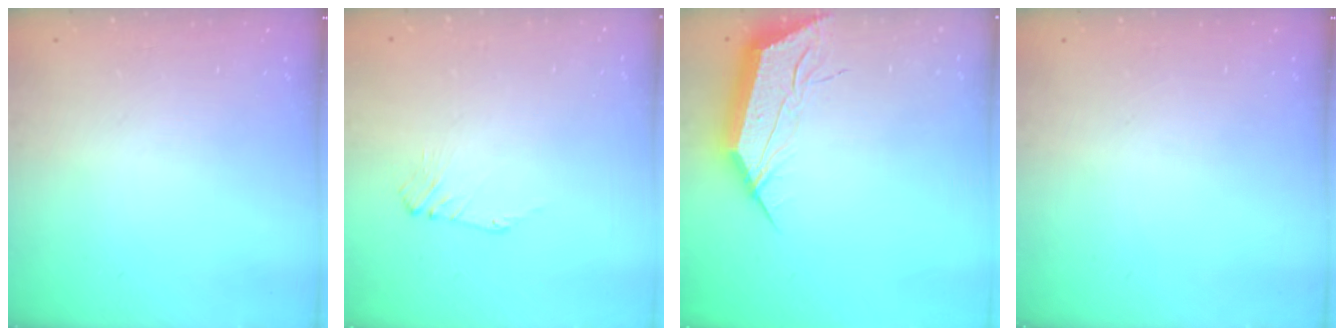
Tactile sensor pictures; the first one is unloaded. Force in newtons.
{"total": 1.1, "press": 1.0, "slide": 0.4}
{"total": 13.9, "press": 13.9, "slide": 0.7}
{"total": 0.0}